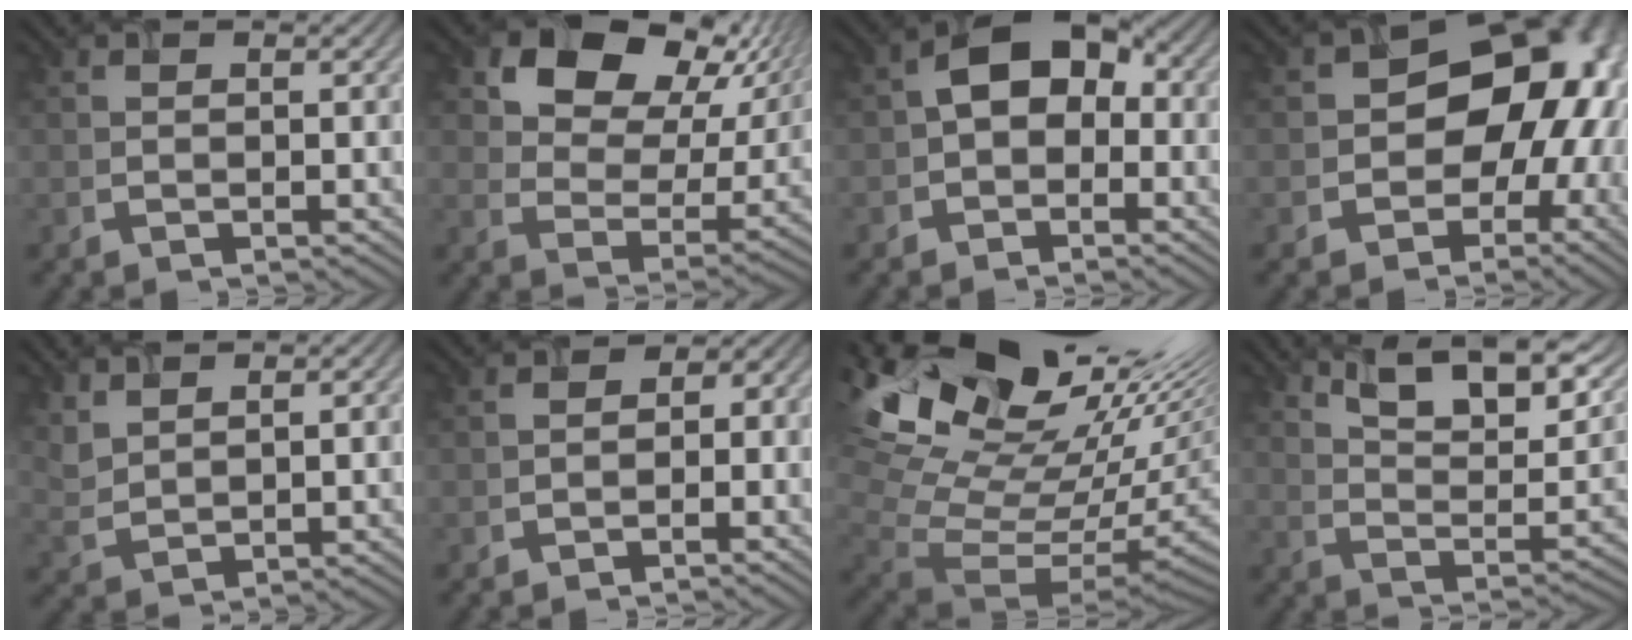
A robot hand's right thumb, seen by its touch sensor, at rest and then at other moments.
{"total": 15.5, "force": [8.4, 9.8, 8.6], "torque": [-0.153, 0.015, 0.129]}
{"total": 6.1, "force": [-0.6, 4.5, 4.1], "torque": [-0.066, 0.011, -0.018]}
{"total": 14.5, "force": [-1.0, 11.0, 9.4], "torque": [-0.088, -0.013, -0.035]}
{"total": 3.3, "force": [2.9, 0.9, 1.3], "torque": [-0.049, 0.001, 0.075]}
{"total": 2.6, "force": [-1.8, 1.6, 0.9], "torque": [-0.009, -0.005, -0.029]}
{"total": 18.1, "force": [6.9, 11.2, 12.4], "torque": [-0.229, 0.008, 0.192]}
{"total": 13.3, "force": [9.5, 4.0, 8.4], "torque": [-0.149, -0.009, 0.159]}